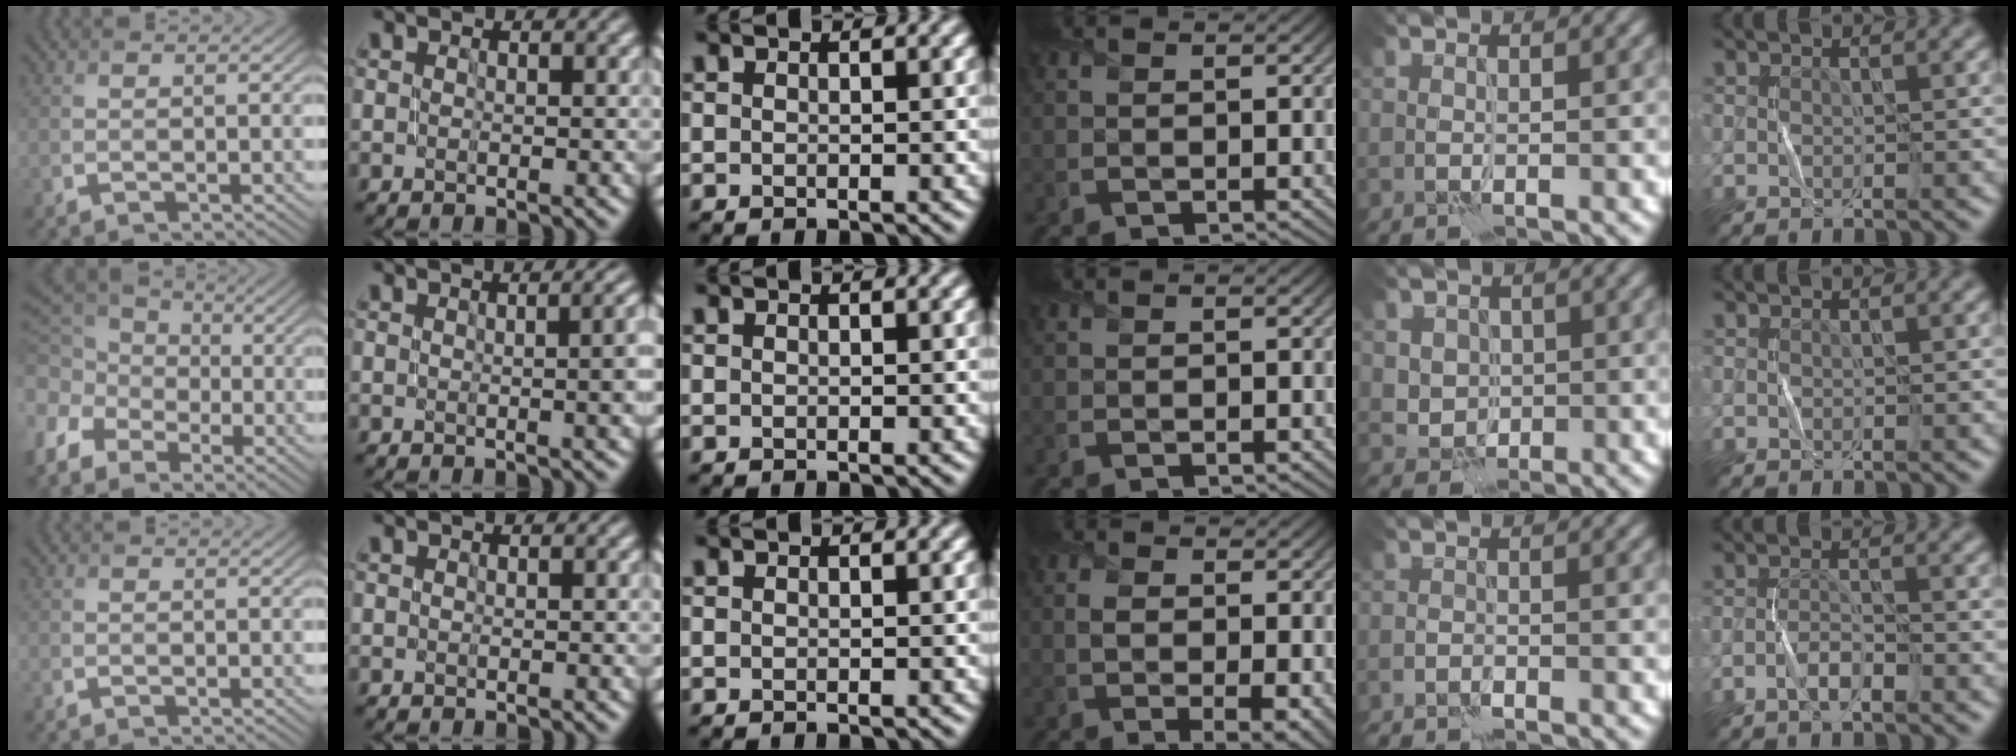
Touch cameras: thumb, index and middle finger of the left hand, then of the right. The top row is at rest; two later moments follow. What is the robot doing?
{"motion": "fold", "object": "shorts"}